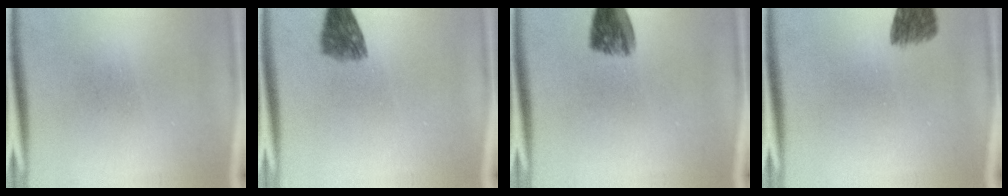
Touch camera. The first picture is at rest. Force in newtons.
{"total": 4.9}
{"total": 6.5}
{"total": 4.7}